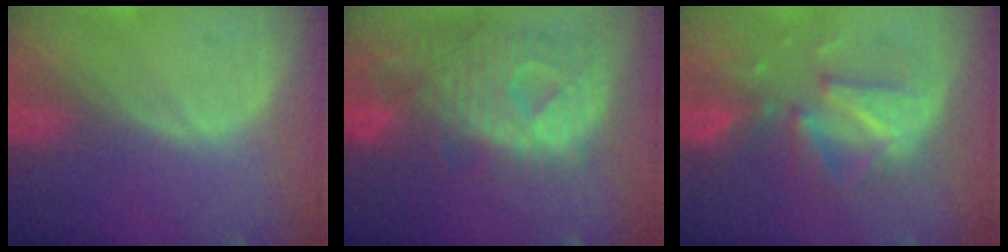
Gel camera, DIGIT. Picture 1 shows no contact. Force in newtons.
{"total": 12.1, "press": 10.5, "slide": 6.1}
{"total": 7.9, "press": 7.9, "slide": 0.6}